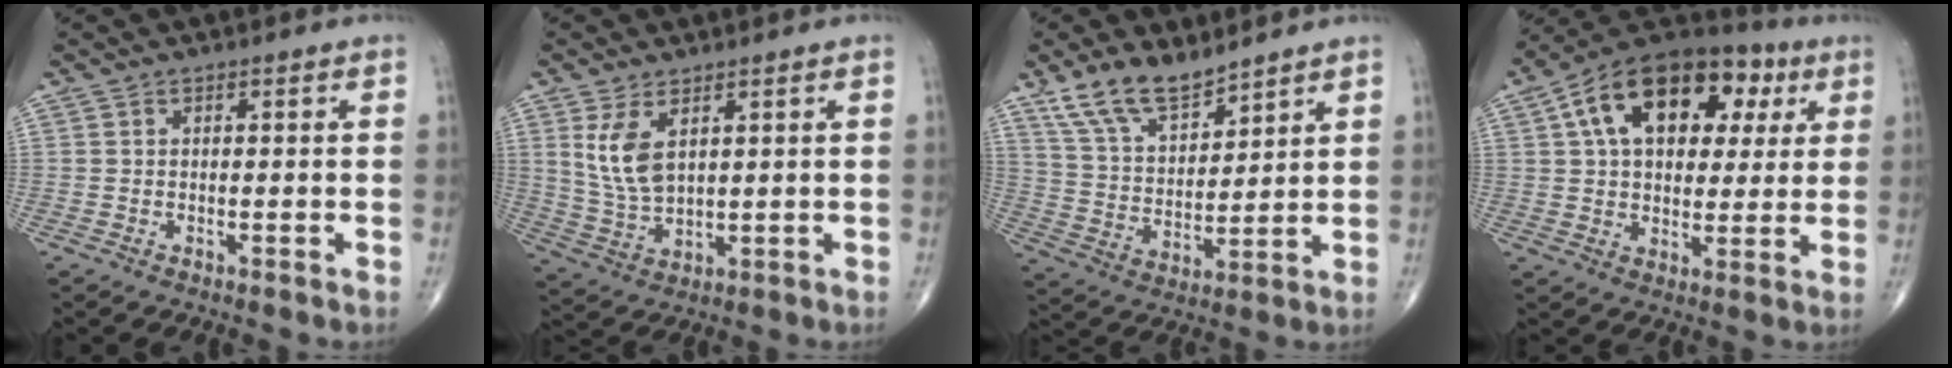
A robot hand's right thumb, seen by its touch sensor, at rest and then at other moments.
{"total": 7.8, "force": [3.0, 3.9, 6.1], "torque": [-0.115, -0.016, 0.071]}
{"total": 11.3, "force": [8.6, 4.5, 5.7], "torque": [-0.093, -0.045, 0.176]}
{"total": 21.7, "force": [7.2, 13.2, 15.7], "torque": [-0.219, 0.020, 0.105]}